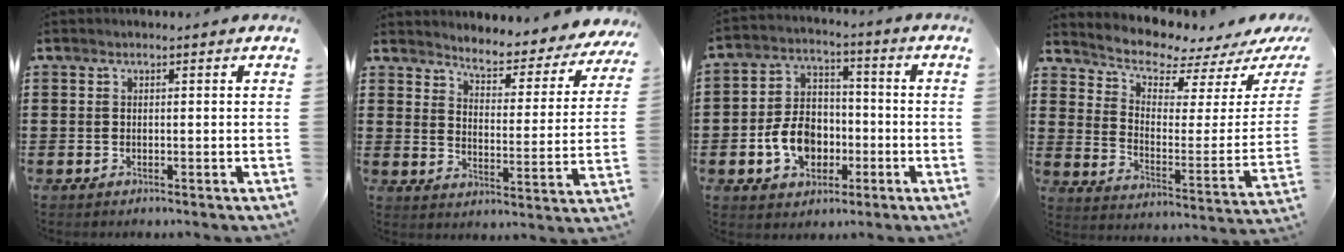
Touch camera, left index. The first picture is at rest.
{"total": 4.1, "force": [4.1, 0.3, 0.7], "torque": [-0.031, -0.041, 0.060]}
{"total": 8.6, "force": [-2.6, 6.6, 4.9], "torque": [-0.120, 0.017, -0.049]}
{"total": 5.3, "force": [5.1, 1.1, 1.2], "torque": [-0.051, -0.050, 0.082]}